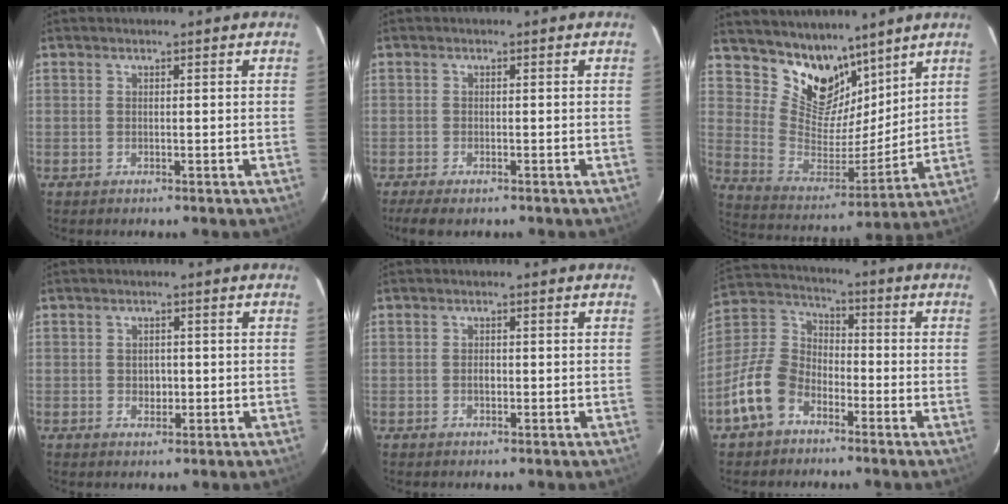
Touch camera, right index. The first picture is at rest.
{"total": 4.5, "force": [-3.4, 1.5, 2.6], "torque": [-0.062, -0.018, -0.059]}
{"total": 14.1, "force": [10.5, 7.9, 5.2], "torque": [-0.107, -0.011, 0.200]}
{"total": 2.3, "force": [-0.2, 2.0, 1.1], "torque": [-0.016, 0.002, -0.002]}
{"total": 1.2, "force": [-0.3, 0.9, 0.8], "torque": [-0.015, 0.001, -0.005]}
{"total": 11.7, "force": [-6.6, 7.6, 6.0], "torque": [-0.130, 0.027, -0.130]}